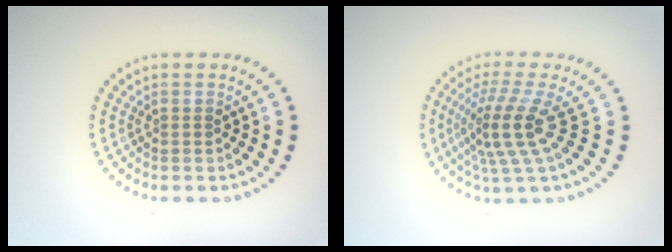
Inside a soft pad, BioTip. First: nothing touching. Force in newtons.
{"total": 4.3, "press": 3.0, "slide": 3.1}